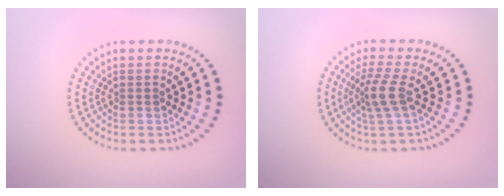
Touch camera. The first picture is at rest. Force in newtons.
{"total": 2.8, "press": 2.2, "slide": 1.8}